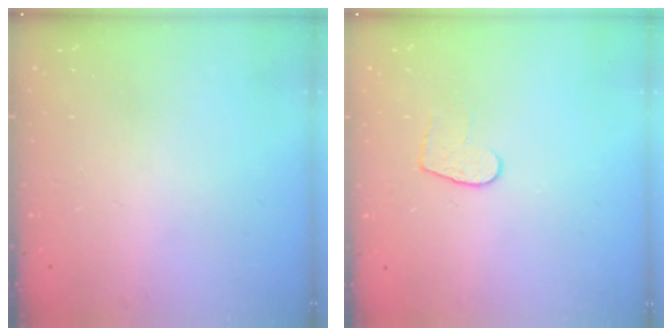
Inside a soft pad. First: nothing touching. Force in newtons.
{"total": 6.7, "press": 6.7, "slide": 0.4}